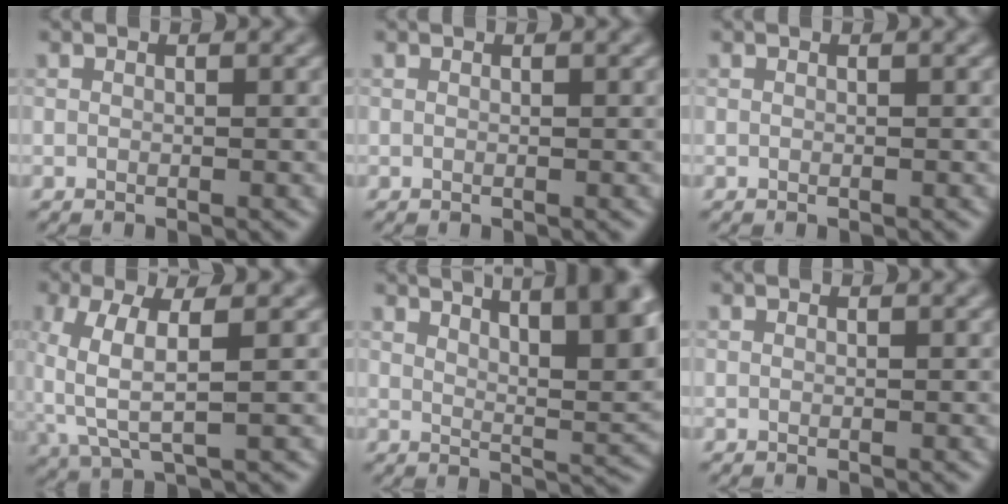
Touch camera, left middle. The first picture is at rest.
{"total": 0.0}
{"total": 0.0}
{"total": 5.0, "force": [-0.1, 1.8, 4.6], "torque": [-0.122, -0.001, 0.008]}
{"total": 9.9, "force": [5.5, 3.2, 7.7], "torque": [-0.064, 0.025, 0.074]}
{"total": 0.0}